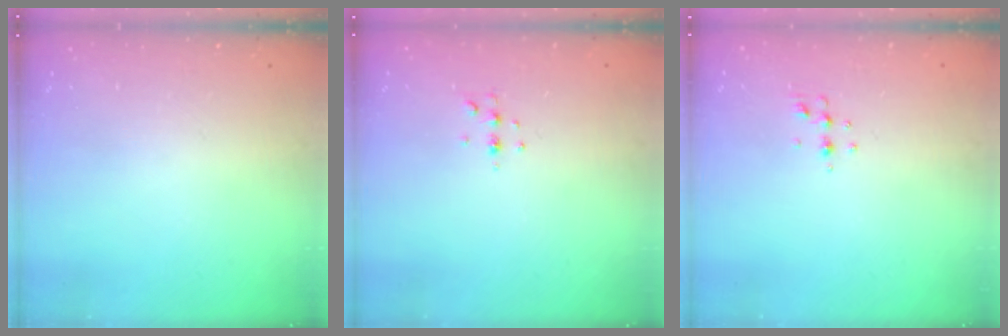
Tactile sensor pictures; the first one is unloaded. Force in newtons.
{"total": 3.7, "press": 3.6, "slide": 0.7}
{"total": 3.8, "press": 3.6, "slide": 1.3}